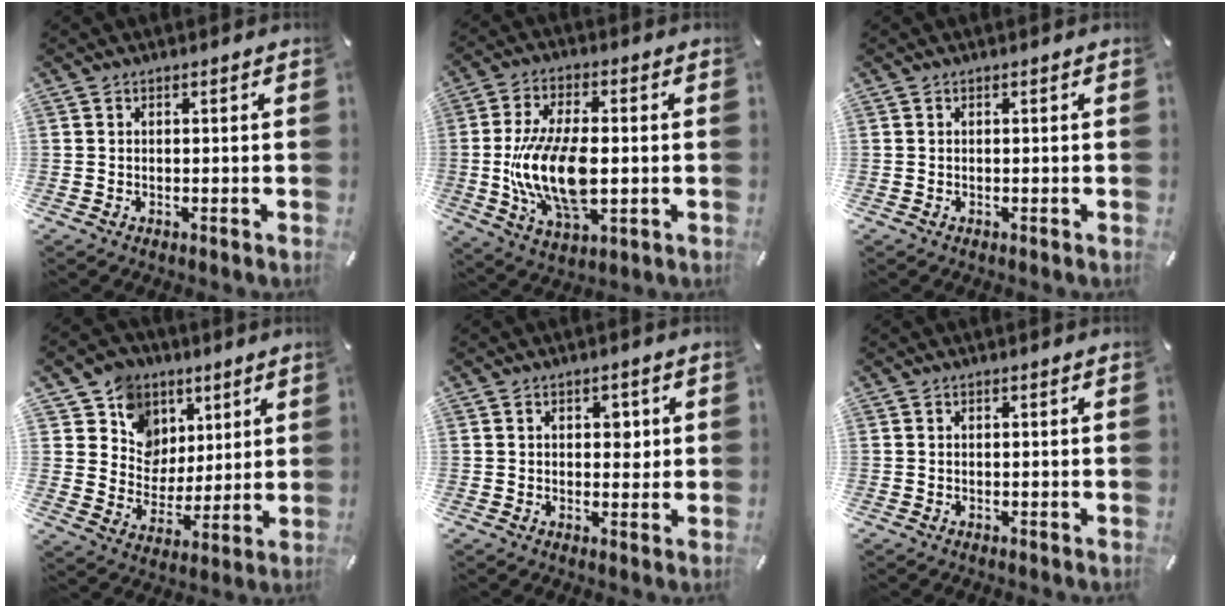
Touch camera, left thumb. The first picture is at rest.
{"total": 16.5, "force": [-1.4, 8.6, 14.0], "torque": [-0.293, -0.014, -0.025]}
{"total": 0.0}
{"total": 11.2, "force": [4.9, 10.1, 1.1], "torque": [-0.031, -0.045, 0.099]}
{"total": 3.3, "force": [0.9, 2.3, 2.2], "torque": [-0.016, -0.005, 0.005]}
{"total": 0.0}